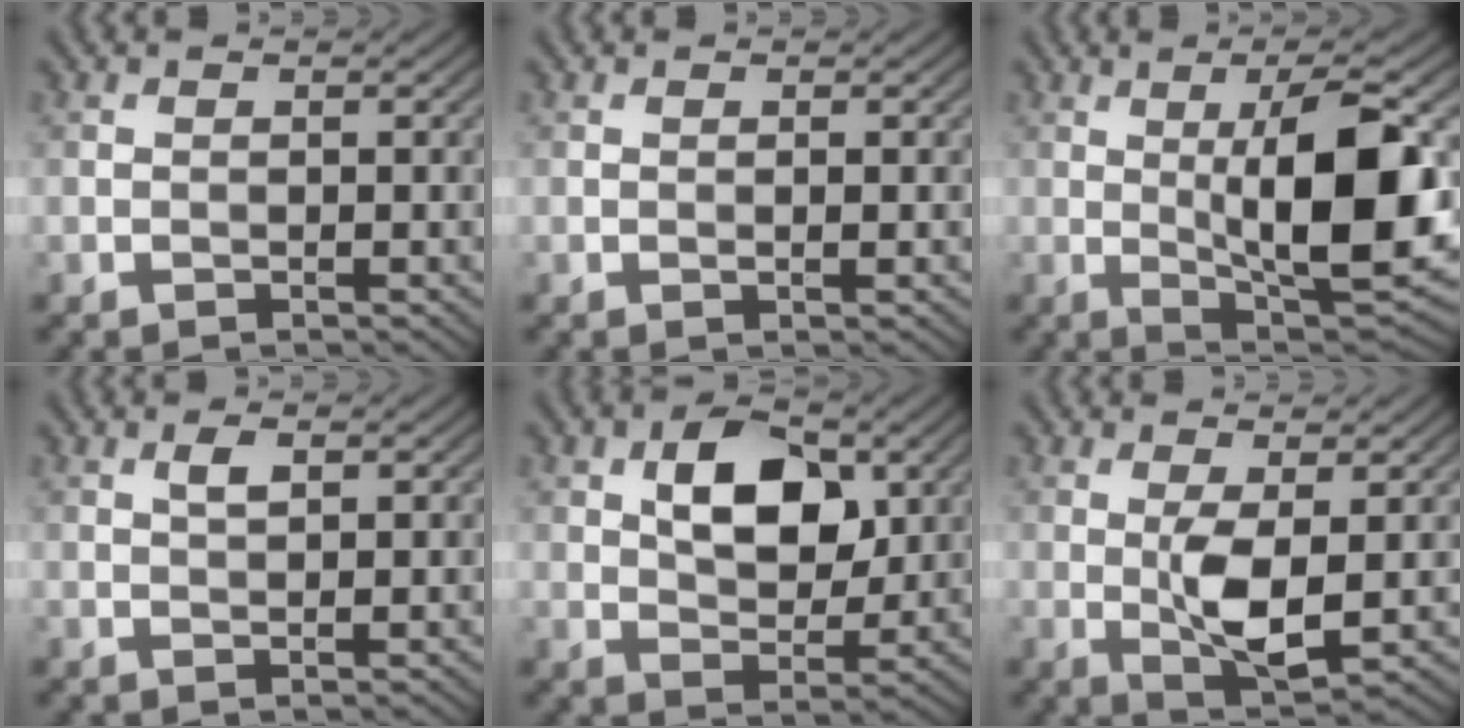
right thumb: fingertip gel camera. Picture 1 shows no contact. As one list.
[{"total": 0.6, "force": [0.0, 0.1, 0.6], "torque": [-0.012, -0.002, -0.001]}, {"total": 13.3, "force": [0.9, 3.9, 12.7], "torque": [-0.180, -0.002, 0.017]}, {"total": 1.6, "force": [0.7, 0.5, 1.3], "torque": [-0.031, 0.001, 0.014]}, {"total": 8.4, "force": [2.6, 4.9, 6.2], "torque": [-0.103, 0.002, 0.041]}, {"total": 5.3, "force": [0.1, 1.7, 5.0], "torque": [-0.104, -0.008, 0.006]}]